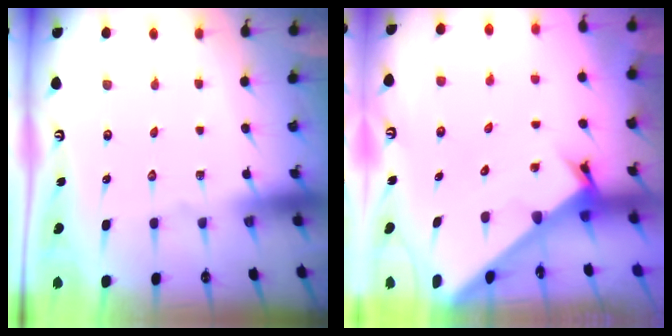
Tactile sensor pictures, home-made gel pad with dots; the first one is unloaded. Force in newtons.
{"total": 2.2, "press": 2.2, "slide": 0.2}